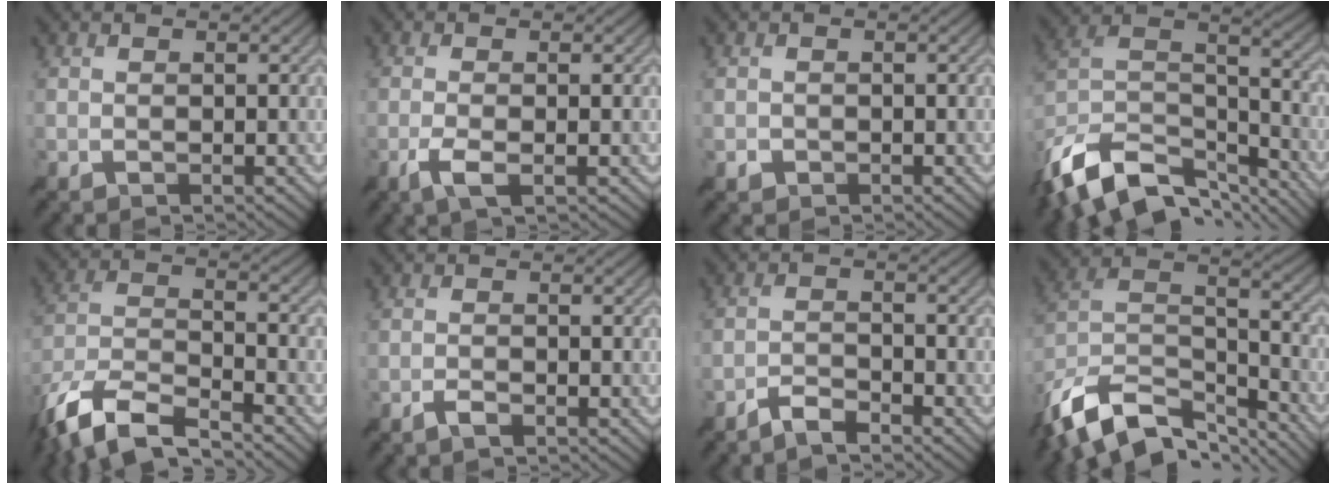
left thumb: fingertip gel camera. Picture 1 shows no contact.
{"total": 3.3, "force": [-1.2, 0.8, 2.9], "torque": [-0.058, 0.002, -0.028]}
{"total": 1.0, "force": [-0.5, 0.8, 0.1], "torque": [0.003, -0.003, -0.010]}
{"total": 16.1, "force": [-11.5, 7.7, 8.2], "torque": [-0.226, -0.020, -0.188]}
{"total": 12.7, "force": [-9.6, 3.9, 7.3], "torque": [-0.163, -0.018, -0.191]}
{"total": 1.4, "force": [-1.0, 0.3, 0.9], "torque": [-0.015, 0.004, -0.021]}
{"total": 3.1, "force": [-2.7, 0.6, 1.5], "torque": [-0.028, 0.002, -0.058]}
{"total": 15.4, "force": [-11.0, 7.3, 8.0], "torque": [-0.219, -0.013, -0.184]}